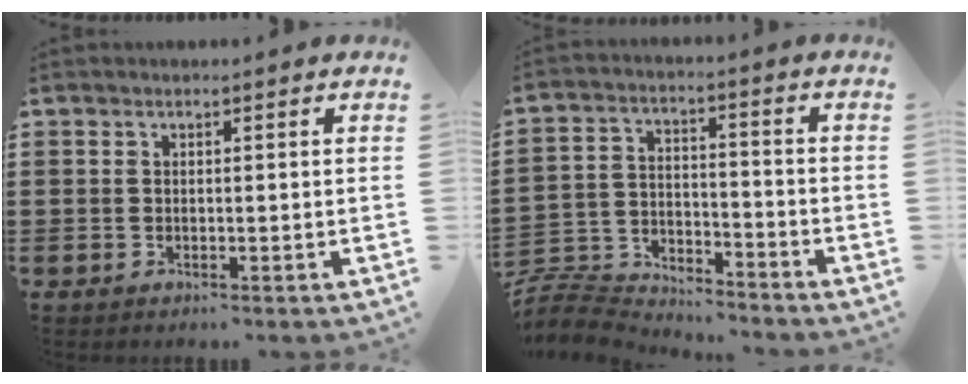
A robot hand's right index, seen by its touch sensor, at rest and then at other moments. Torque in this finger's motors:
{"motor_torque": [-2.14, 0.00, -1.05, -0.11]}